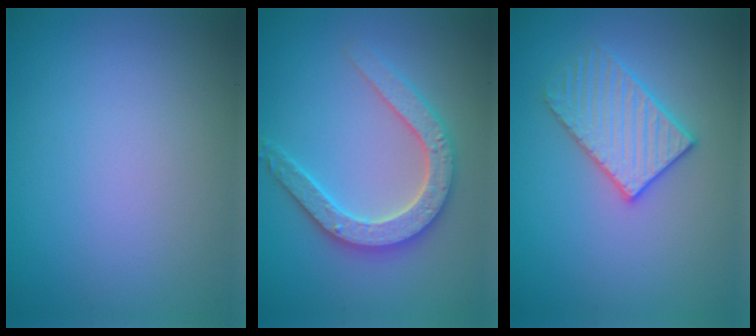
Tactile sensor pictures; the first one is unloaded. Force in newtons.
{"total": 4.9, "press": 4.9, "slide": 0.9}
{"total": 3.2, "press": 3.2, "slide": 0.4}